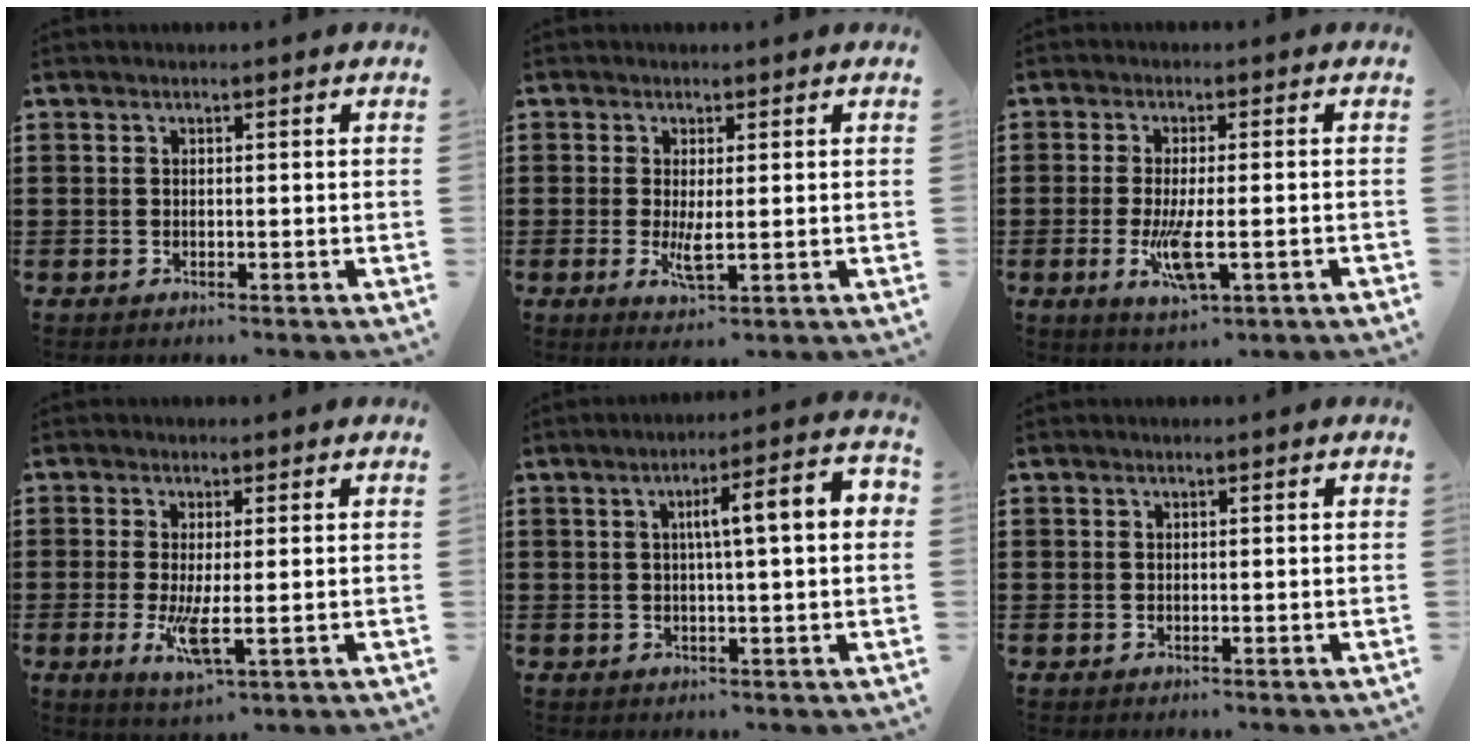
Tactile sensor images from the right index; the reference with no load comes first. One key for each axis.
{"total": 3.1, "fx": -0.1, "fy": 0.6, "fz": 3.1, "tx": -0.063, "ty": -0.004, "tz": -0.004}
{"total": 6.5, "fx": -2.0, "fy": 1.5, "fz": 6.0, "tx": -0.132, "ty": -0.020, "tz": -0.039}
{"total": 5.0, "fx": -0.8, "fy": 1.2, "fz": 4.8, "tx": -0.096, "ty": -0.013, "tz": -0.013}
{"total": 6.9, "fx": 0.8, "fy": 0.8, "fz": 6.8, "tx": -0.112, "ty": -0.005, "tz": 0.002}
{"total": 0.6, "fx": 0.2, "fy": 0.6, "fz": 0.1, "tx": -0.002, "ty": 0.004, "tz": 0.004}